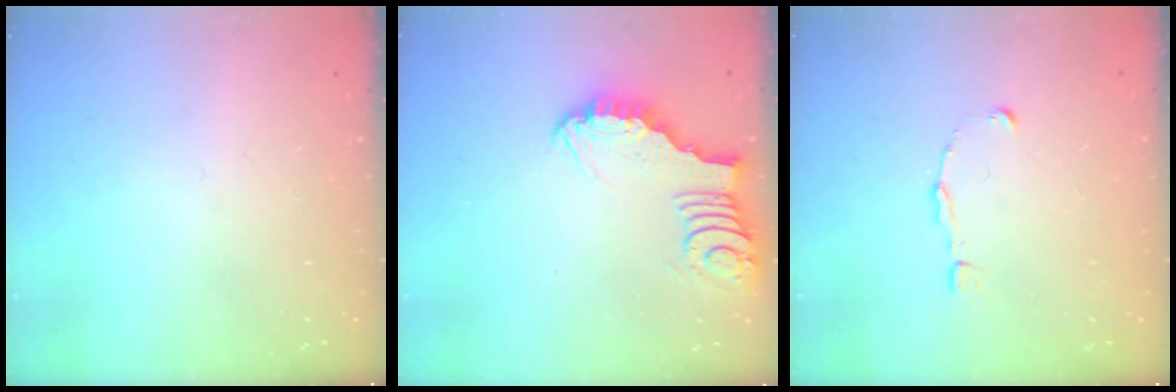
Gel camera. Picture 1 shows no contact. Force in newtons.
{"total": 3.6, "press": 3.6, "slide": 0.3}
{"total": 0.9, "press": 0.9, "slide": 0.0}